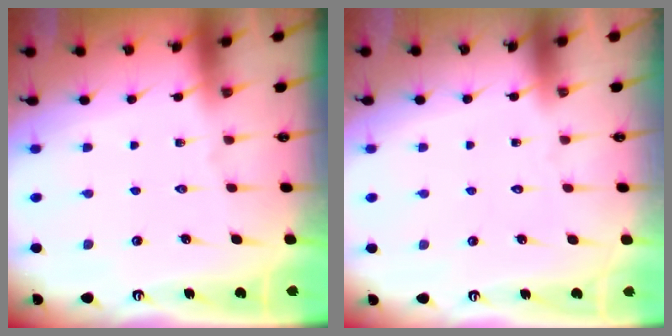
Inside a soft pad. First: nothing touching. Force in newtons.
{"total": 1.7, "press": 1.7, "slide": 0.1}